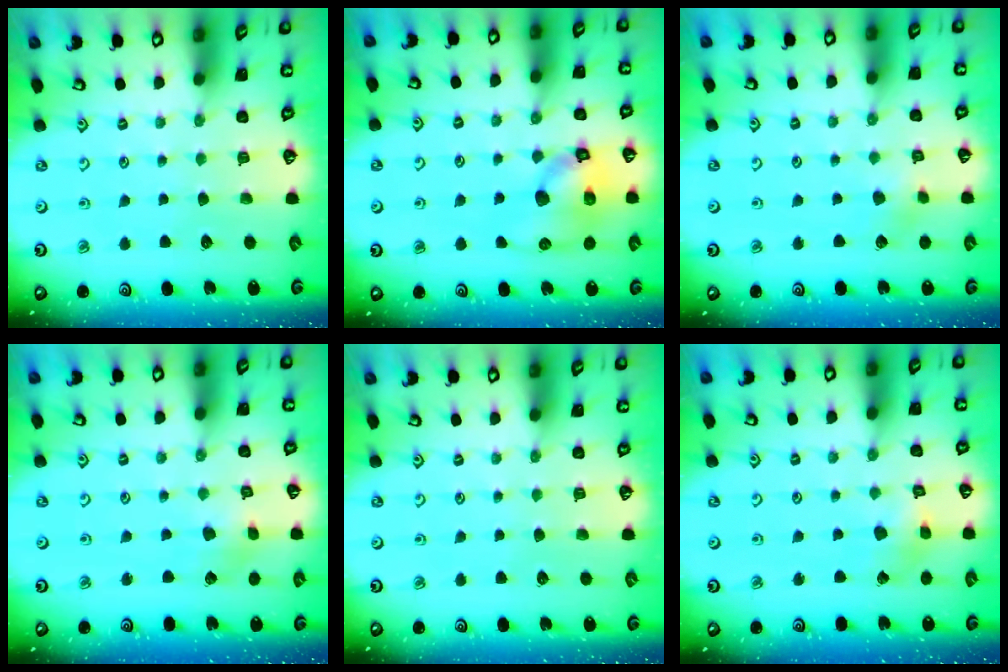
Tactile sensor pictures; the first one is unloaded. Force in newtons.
{"total": 13.0, "press": 12.8, "slide": 2.3}
{"total": 3.1, "press": 3.1, "slide": 0.4}
{"total": 3.0, "press": 3.0, "slide": 0.4}
{"total": 0.0}
{"total": 4.0, "press": 4.0, "slide": 0.4}